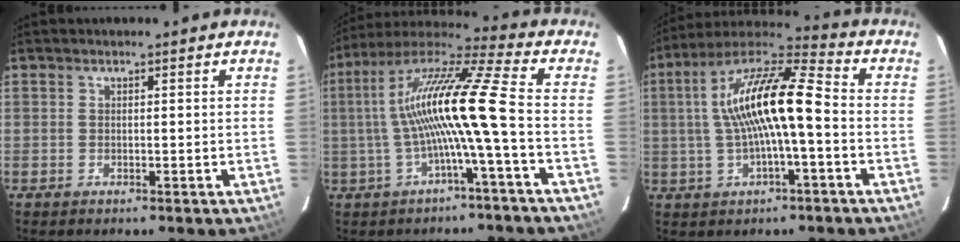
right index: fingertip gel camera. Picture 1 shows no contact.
{"total": 14.9, "force": [-2.1, -0.9, 14.7], "torque": [-0.268, 0.009, -0.039]}
{"total": 15.1, "force": [-0.3, 3.2, 14.8], "torque": [-0.274, 0.024, -0.010]}